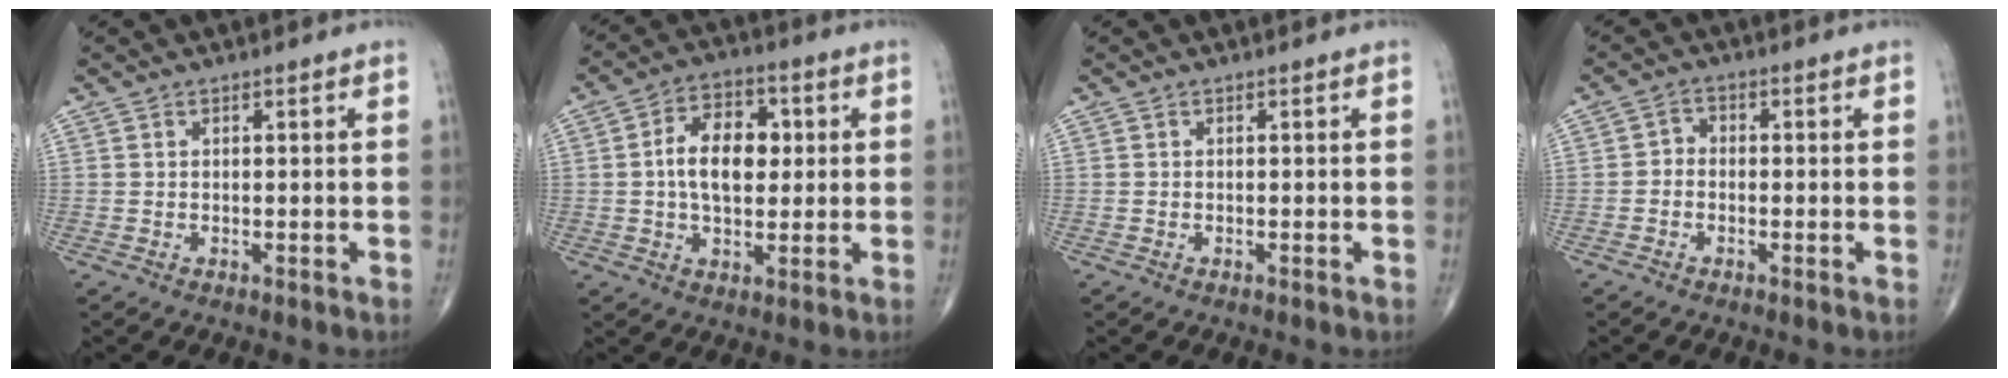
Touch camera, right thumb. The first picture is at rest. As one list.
[{"total": 10.8, "force": [1.0, 6.7, 8.4], "torque": [-0.118, 0.012, 0.011]}, {"total": 0.0}, {"total": 2.2, "force": [-0.8, 1.7, 1.1], "torque": [-0.006, 0.010, -0.025]}]